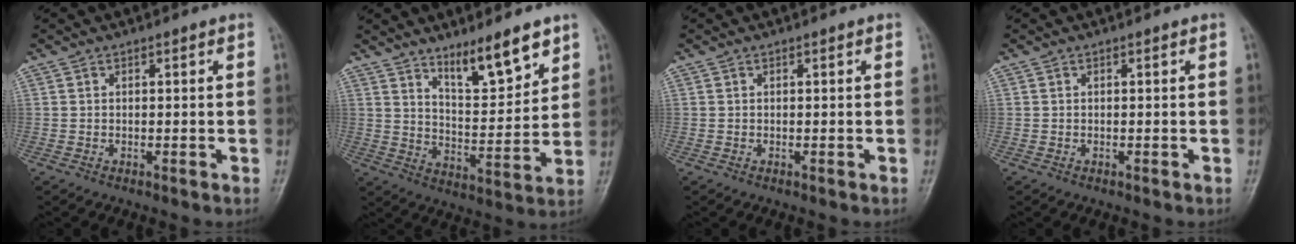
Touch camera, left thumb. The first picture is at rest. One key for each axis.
{"total": 10.9, "fx": 7.8, "fy": 2.9, "fz": 7.0, "tx": -0.095, "ty": -0.061, "tz": 0.138}
{"total": 0.0}
{"total": 0.0}